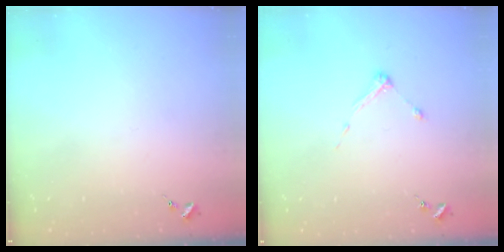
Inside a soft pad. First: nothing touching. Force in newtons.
{"total": 3.9, "press": 3.8, "slide": 0.4}